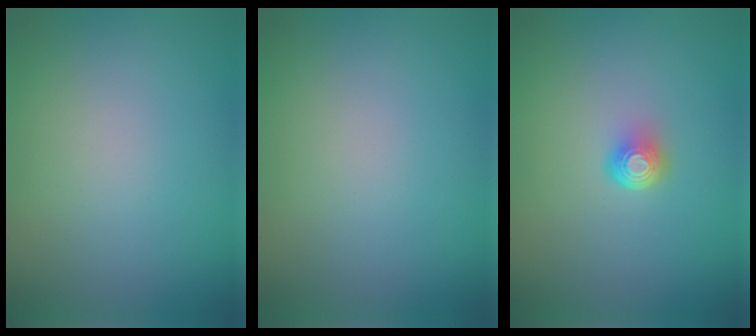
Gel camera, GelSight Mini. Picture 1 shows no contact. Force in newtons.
{"total": 0.0}
{"total": 2.0, "press": 1.3, "slide": 1.6}